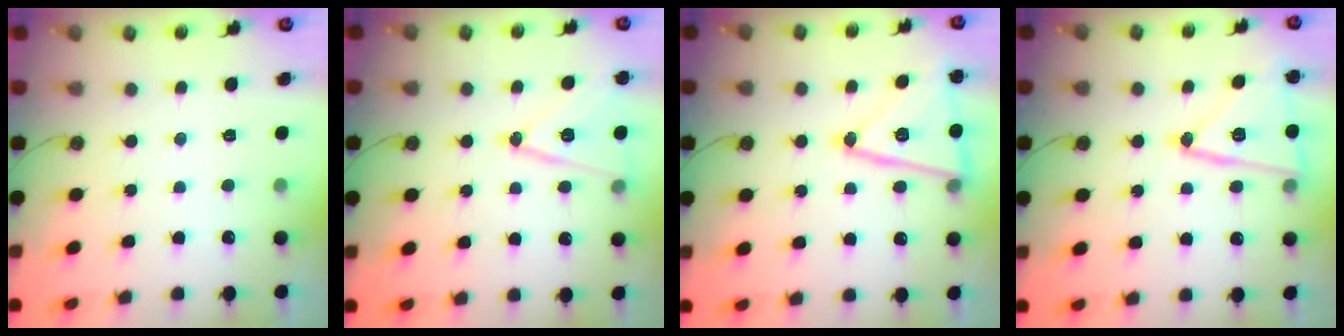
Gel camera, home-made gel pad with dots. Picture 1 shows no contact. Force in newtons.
{"total": 13.1, "press": 12.7, "slide": 3.2}
{"total": 15.7, "press": 15.5, "slide": 2.5}
{"total": 16.1, "press": 16.1, "slide": 0.6}